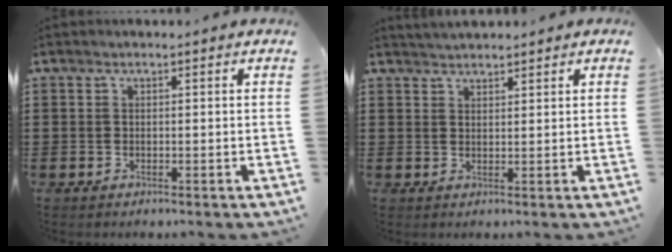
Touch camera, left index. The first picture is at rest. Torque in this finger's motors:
{"motor_torque": [1.34, -0.80, 0.23, 0.10]}